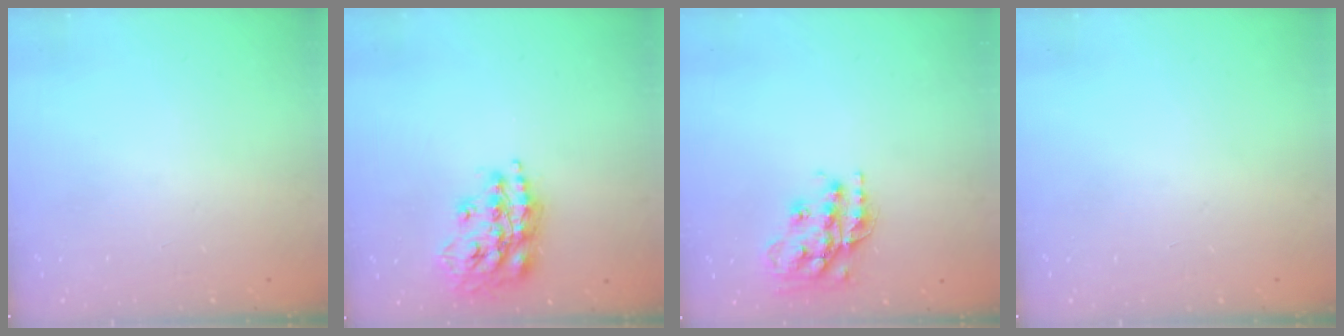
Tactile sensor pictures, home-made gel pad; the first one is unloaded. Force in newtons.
{"total": 16.1, "press": 16.0, "slide": 1.6}
{"total": 17.1, "press": 17.1, "slide": 1.4}
{"total": 0.0}